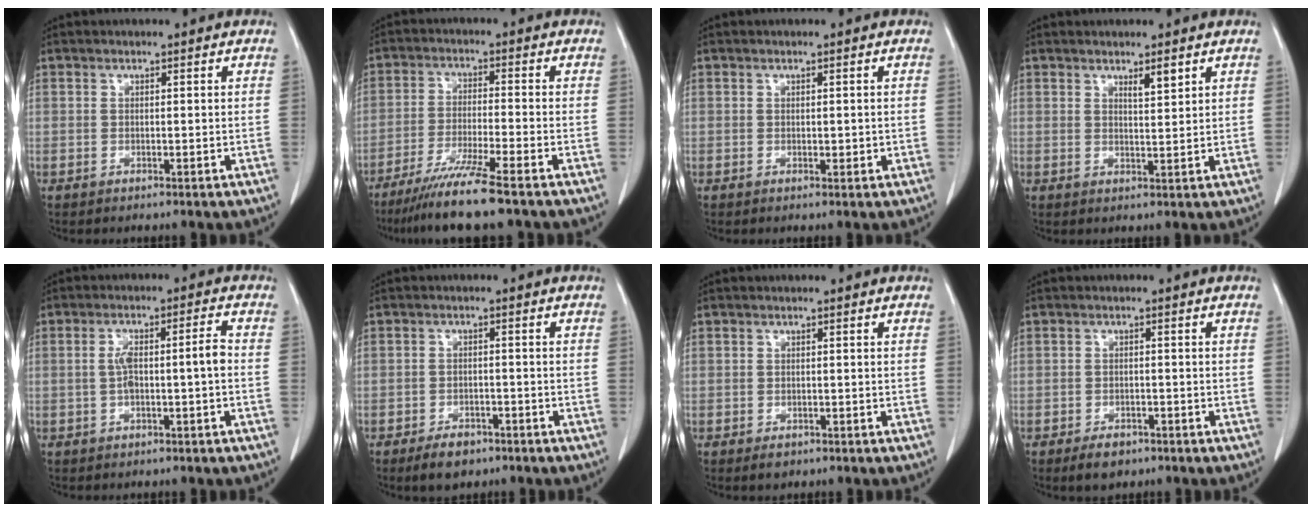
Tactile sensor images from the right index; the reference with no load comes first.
{"total": 9.6, "force": [-7.4, -1.1, 6.1], "torque": [-0.101, -0.032, -0.127]}
{"total": 1.1, "force": [0.0, 0.7, 0.9], "torque": [-0.009, -0.002, 0.002]}
{"total": 2.3, "force": [1.6, 0.3, 1.6], "torque": [-0.031, -0.005, 0.028]}
{"total": 5.5, "force": [-0.5, 0.8, 5.4], "torque": [-0.103, 0.022, -0.006]}
{"total": 4.0, "force": [-2.7, 2.4, 1.7], "torque": [-0.027, 0.002, -0.038]}
{"total": 1.4, "force": [-0.6, 1.2, 0.4], "torque": [-0.003, 0.003, -0.004]}
{"total": 3.2, "force": [-2.0, 2.1, 1.3], "torque": [-0.019, 0.001, -0.024]}